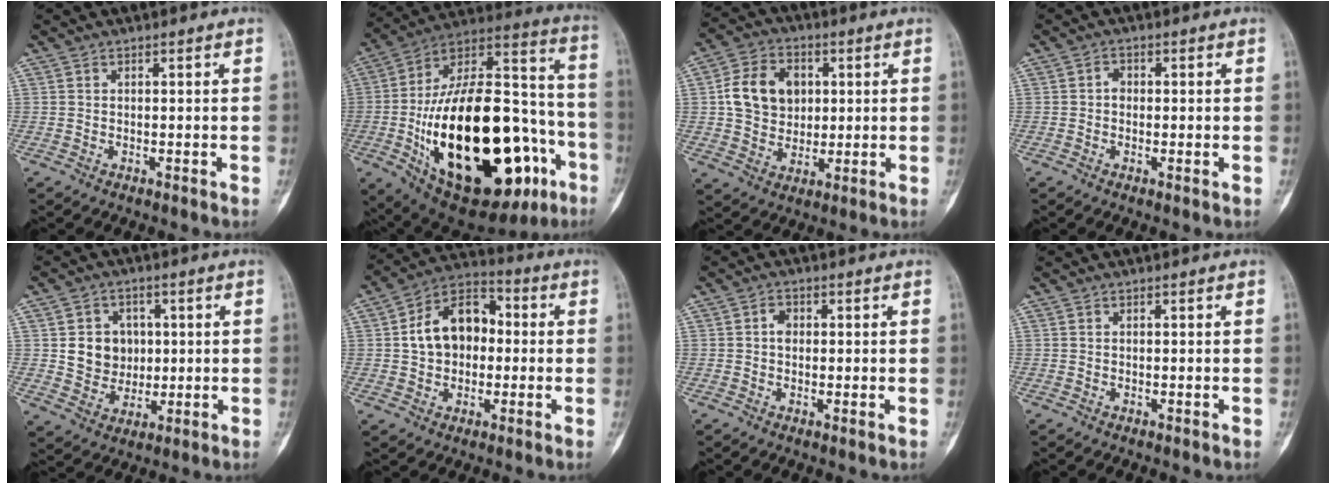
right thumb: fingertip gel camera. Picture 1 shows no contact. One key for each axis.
{"total": 41.7, "fx": -11.3, "fy": 19.1, "fz": 35.3, "tx": -0.570, "ty": 0.025, "tz": -0.158}
{"total": 12.1, "fx": 2.0, "fy": 9.5, "fz": 7.1, "tx": -0.094, "ty": 0.002, "tz": 0.034}
{"total": 2.0, "fx": 0.0, "fy": 1.4, "fz": 1.5, "tx": -0.010, "ty": 0.003, "tz": -0.008}
{"total": 10.1, "fx": 1.4, "fy": 9.1, "fz": 4.2, "tx": -0.017, "ty": 0.001, "tz": 0.032}
{"total": 13.1, "fx": 0.6, "fy": 9.5, "fz": 9.0, "tx": -0.119, "ty": 0.032, "tz": 0.001}
{"total": 2.4, "fx": 0.2, "fy": 1.7, "fz": 1.6, "tx": -0.013, "ty": 0.002, "tz": -0.001}
{"total": 0.0}